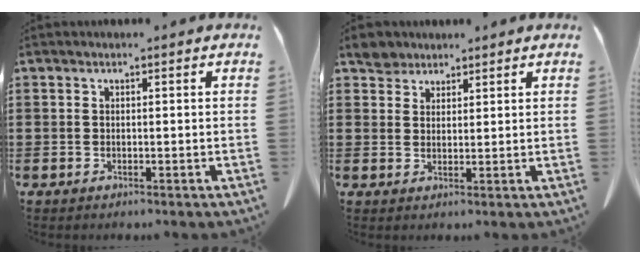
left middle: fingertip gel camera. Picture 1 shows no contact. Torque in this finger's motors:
{"motor_torque": [0.01, 0.00, 0.00, 0.00]}